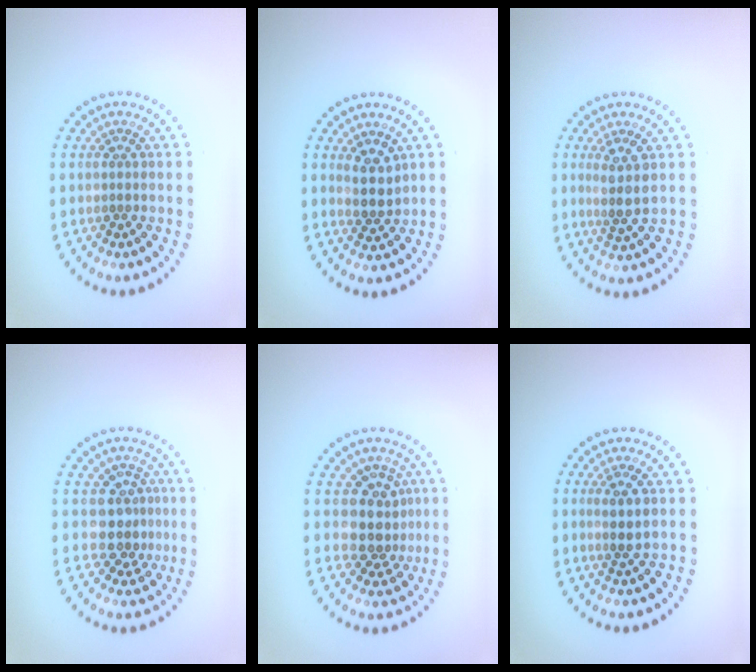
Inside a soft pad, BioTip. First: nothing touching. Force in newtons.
{"total": 2.5, "press": 2.2, "slide": 1.2}
{"total": 2.5, "press": 2.1, "slide": 1.5}
{"total": 3.1, "press": 2.5, "slide": 1.9}
{"total": 3.8, "press": 3.1, "slide": 2.3}
{"total": 1.8, "press": 1.5, "slide": 1.1}